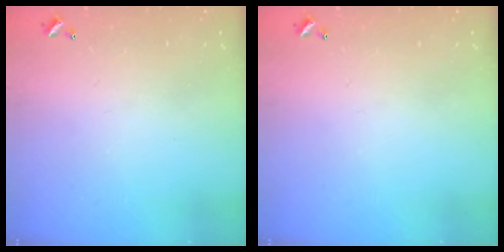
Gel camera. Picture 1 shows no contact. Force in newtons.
{"total": 0.0}